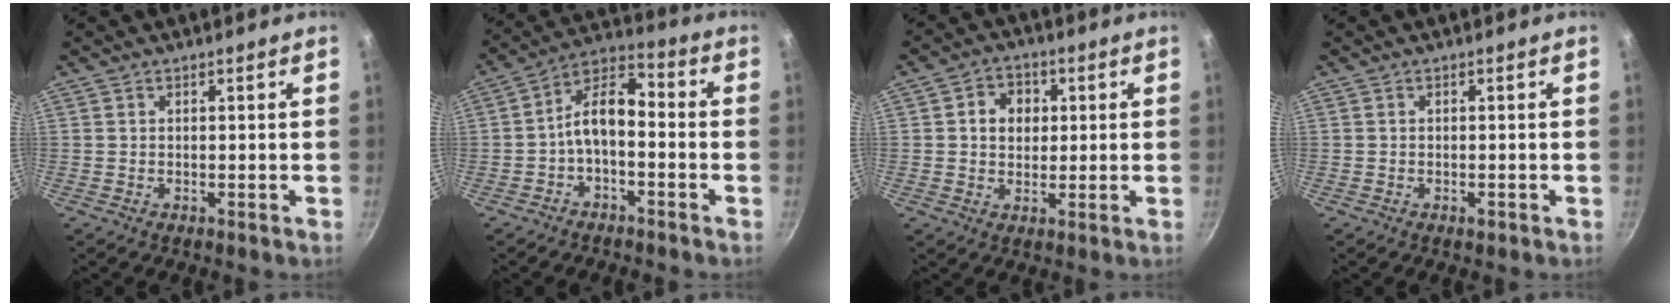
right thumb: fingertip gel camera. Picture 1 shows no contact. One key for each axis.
{"total": 8.6, "fx": -2.6, "fy": 4.5, "fz": 6.9, "tx": -0.119, "ty": 0.053, "tz": -0.057}
{"total": 6.5, "fx": 1.3, "fy": 5.4, "fz": 3.4, "tx": -0.027, "ty": 0.004, "tz": 0.013}
{"total": 1.1, "fx": -0.6, "fy": 0.6, "fz": 0.7, "tx": -0.011, "ty": 0.001, "tz": -0.009}